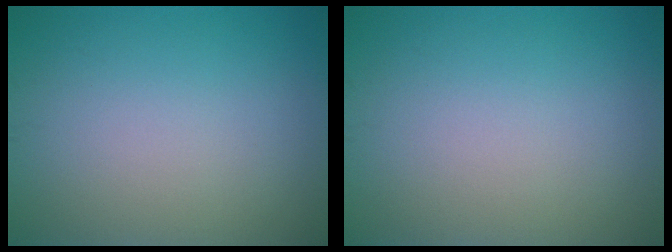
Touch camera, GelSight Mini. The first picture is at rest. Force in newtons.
{"total": 0.0}